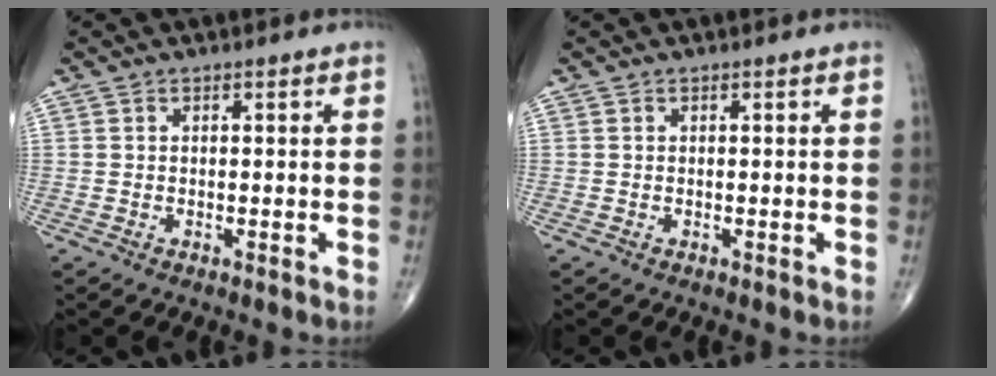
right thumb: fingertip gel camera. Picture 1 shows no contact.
{"total": 0.0}